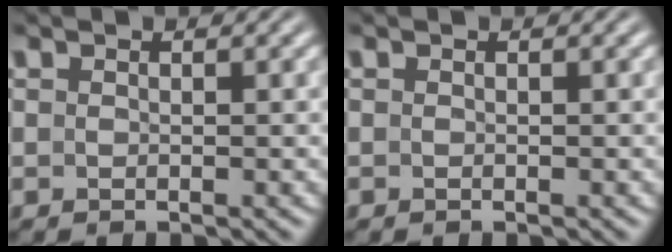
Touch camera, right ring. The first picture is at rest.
{"total": 0.0}